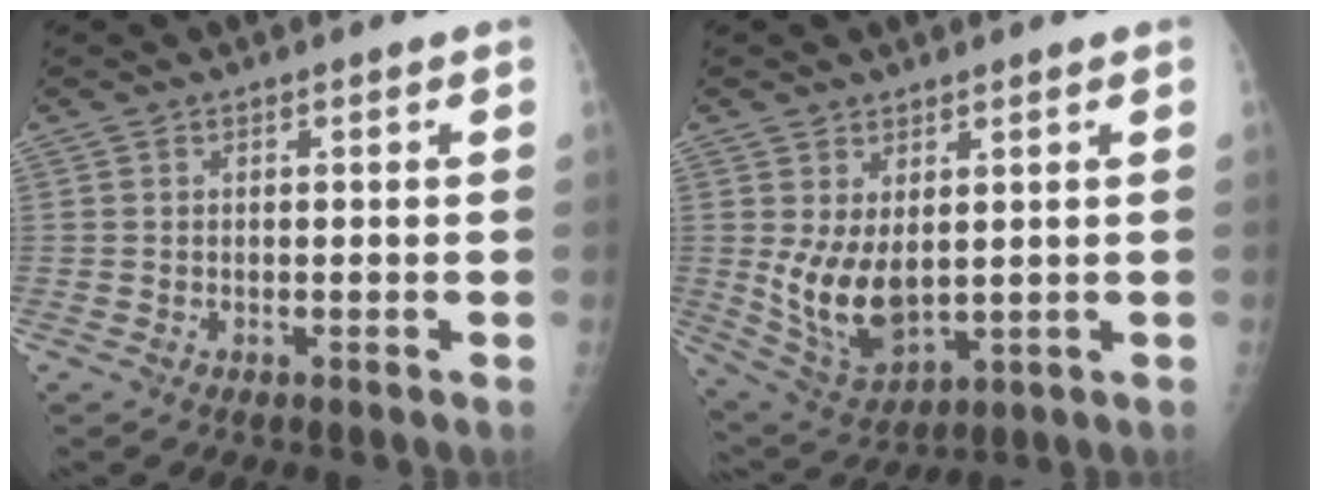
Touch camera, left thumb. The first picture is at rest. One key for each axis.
{"total": 10.1, "fx": 0.9, "fy": 5.9, "fz": 8.2, "tx": -0.140, "ty": -0.021, "tz": 0.039}